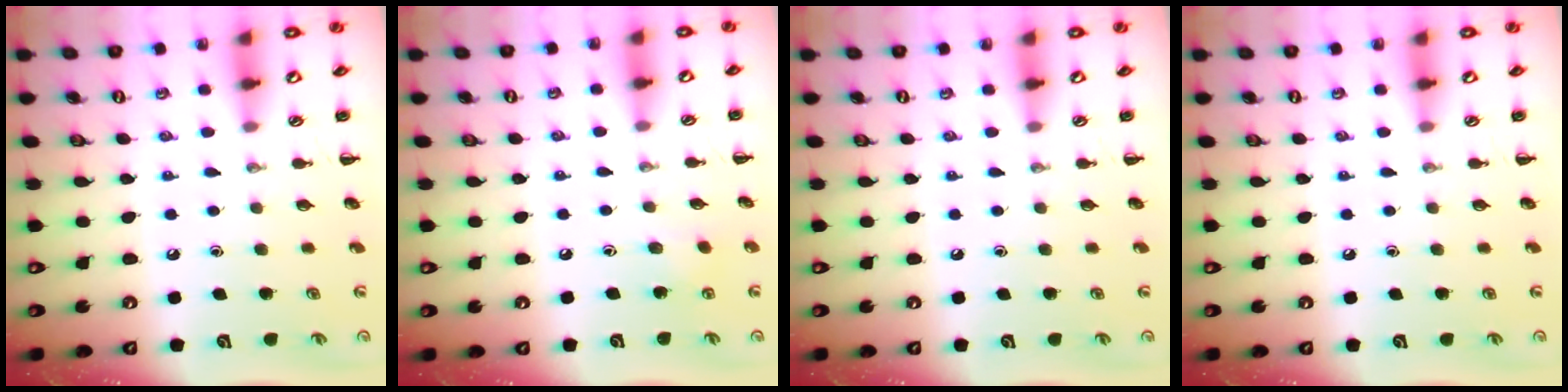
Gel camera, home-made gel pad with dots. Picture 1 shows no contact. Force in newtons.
{"total": 6.3, "press": 6.1, "slide": 1.6}
{"total": 0.0}
{"total": 0.0}